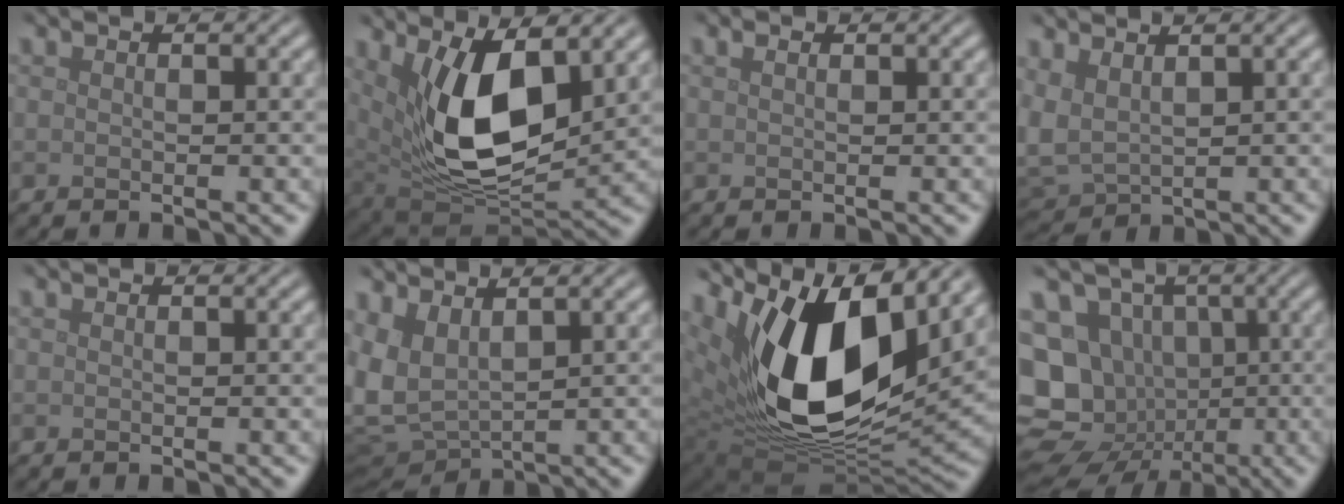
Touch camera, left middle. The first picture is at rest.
{"total": 10.3, "force": [2.9, 4.7, 8.7], "torque": [-0.156, -0.017, 0.054]}
{"total": 0.6, "force": [0.4, 0.2, 0.4], "torque": [-0.010, 0.004, 0.007]}
{"total": 3.1, "force": [1.3, 1.5, 2.4], "torque": [-0.072, 0.001, 0.028]}
{"total": 0.0}
{"total": 5.6, "force": [1.5, 3.0, 4.5], "torque": [-0.116, -0.001, 0.031]}
{"total": 14.3, "force": [5.1, 7.7, 10.9], "torque": [-0.195, -0.010, 0.099]}
{"total": 18.3, "force": [-4.2, 16.7, 6.4], "torque": [-0.150, -0.008, -0.097]}